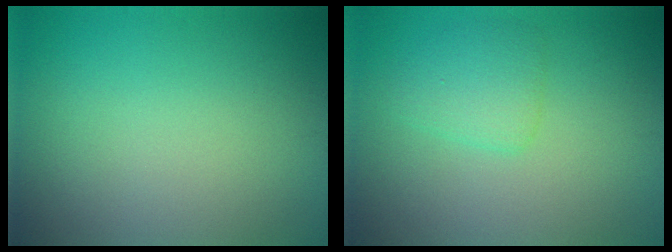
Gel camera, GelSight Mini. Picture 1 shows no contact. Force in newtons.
{"total": 2.2, "press": 2.2, "slide": 0.1}